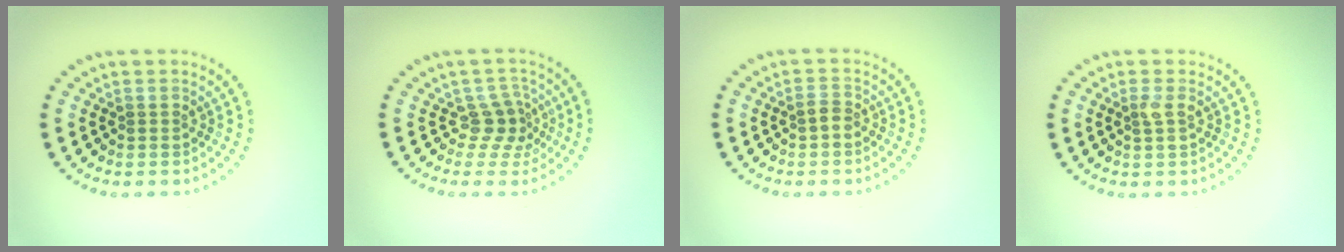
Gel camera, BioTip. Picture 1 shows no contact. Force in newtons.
{"total": 2.4, "press": 1.7, "slide": 1.7}
{"total": 1.1, "press": 1.0, "slide": 0.4}
{"total": 1.1, "press": 1.0, "slide": 0.3}